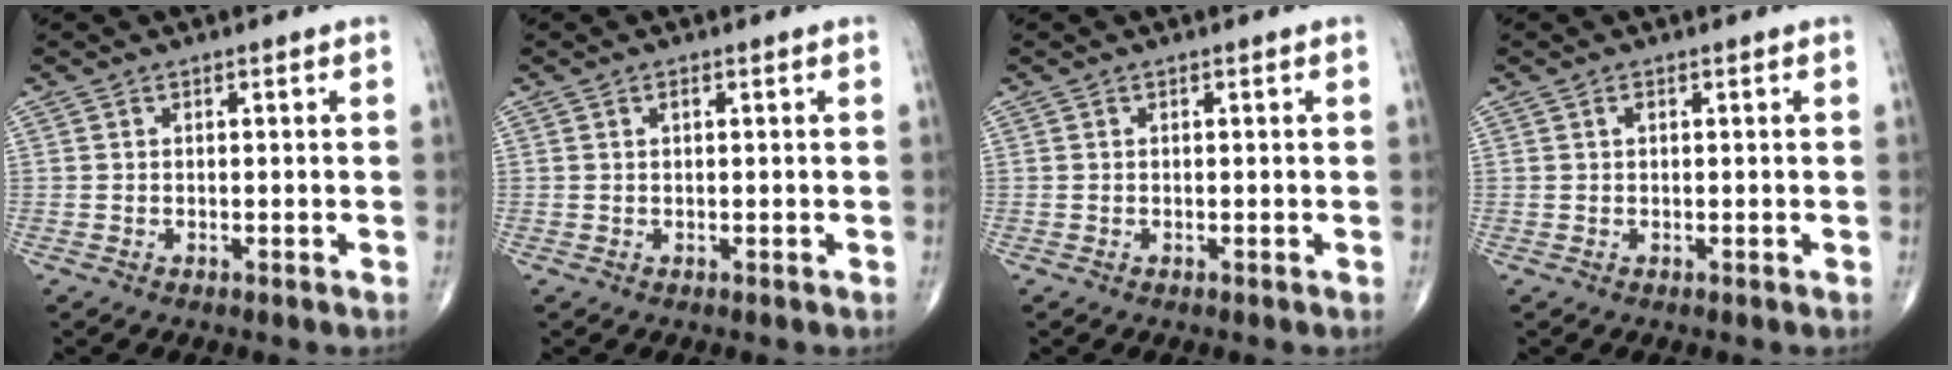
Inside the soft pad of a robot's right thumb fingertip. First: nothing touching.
{"total": 0.6, "force": [0.2, 0.2, 0.5], "torque": [-0.007, -0.001, 0.003]}
{"total": 0.0}
{"total": 0.6, "force": [0.2, 0.3, 0.4], "torque": [-0.008, 0.002, 0.003]}